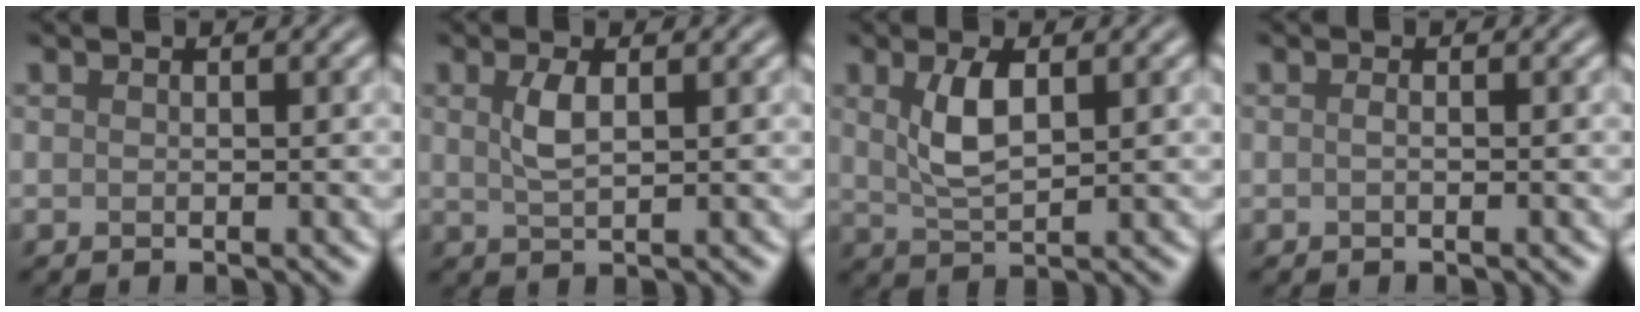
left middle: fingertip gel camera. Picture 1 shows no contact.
{"total": 2.3, "force": [0.8, 0.8, 2.0], "torque": [-0.044, 0.001, 0.016]}
{"total": 3.7, "force": [1.1, 1.5, 3.1], "torque": [-0.069, 0.000, 0.025]}
{"total": 0.5, "force": [-0.1, 0.1, 0.5], "torque": [-0.012, 0.001, -0.002]}